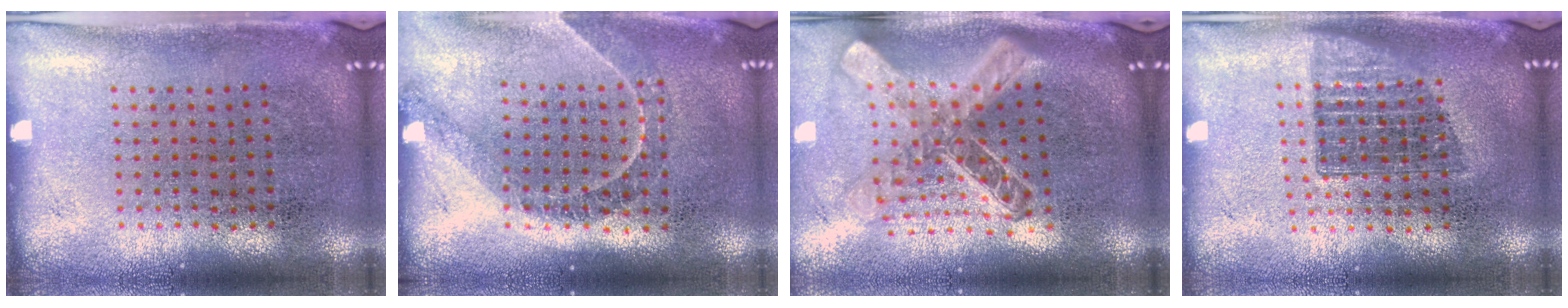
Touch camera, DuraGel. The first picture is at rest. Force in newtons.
{"total": 1.3, "press": 1.2, "slide": 0.4}
{"total": 2.6, "press": 1.9, "slide": 1.7}
{"total": 1.4, "press": 1.2, "slide": 0.8}